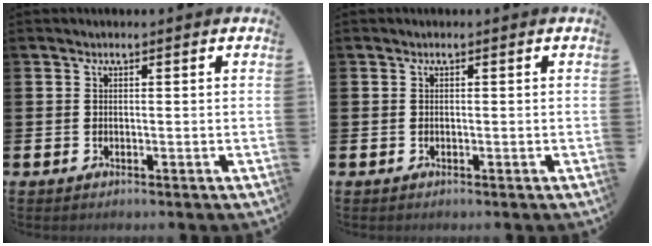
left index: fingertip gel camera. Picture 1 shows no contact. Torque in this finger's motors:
{"motor_torque": [-0.01, -0.07, 0.00, -0.01]}